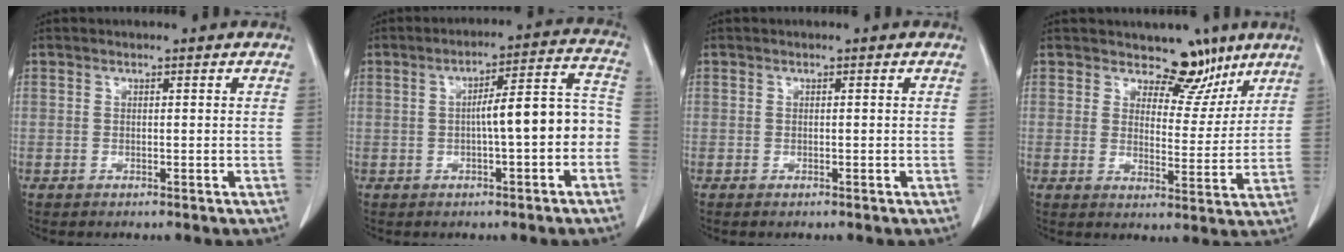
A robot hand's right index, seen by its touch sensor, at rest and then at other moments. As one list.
[{"total": 9.4, "force": [-1.8, 1.7, 9.0], "torque": [-0.121, 0.044, -0.025]}, {"total": 0.6, "force": [-0.4, 0.2, 0.5], "torque": [-0.009, -0.001, -0.007]}, {"total": 6.7, "force": [5.2, 3.6, 2.2], "torque": [-0.012, -0.015, 0.071]}]